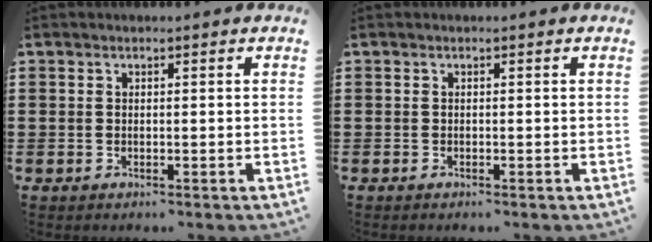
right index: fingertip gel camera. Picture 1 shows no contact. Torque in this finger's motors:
{"motor_torque": [-1.06, 1.07, -0.42, -0.06]}